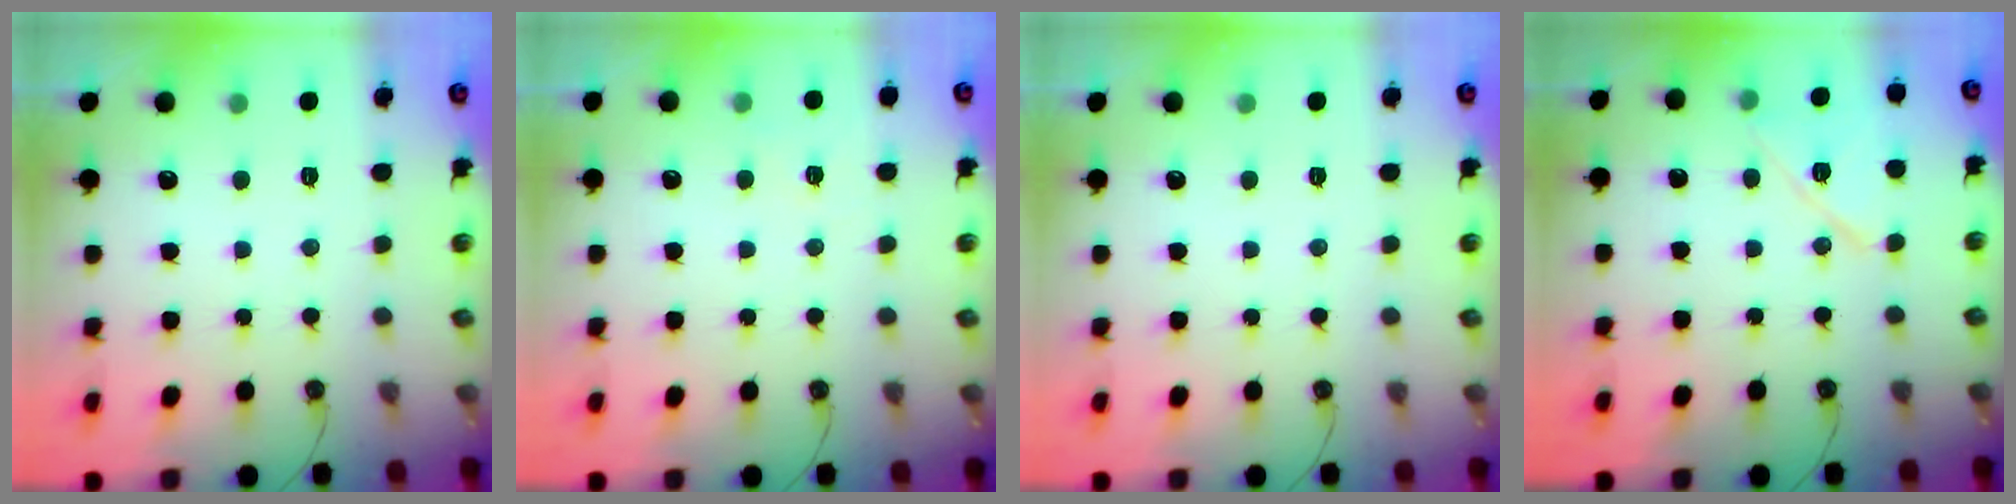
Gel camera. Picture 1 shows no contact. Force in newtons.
{"total": 3.6, "press": 3.3, "slide": 1.4}
{"total": 0.0}
{"total": 12.3, "press": 12.3, "slide": 0.6}